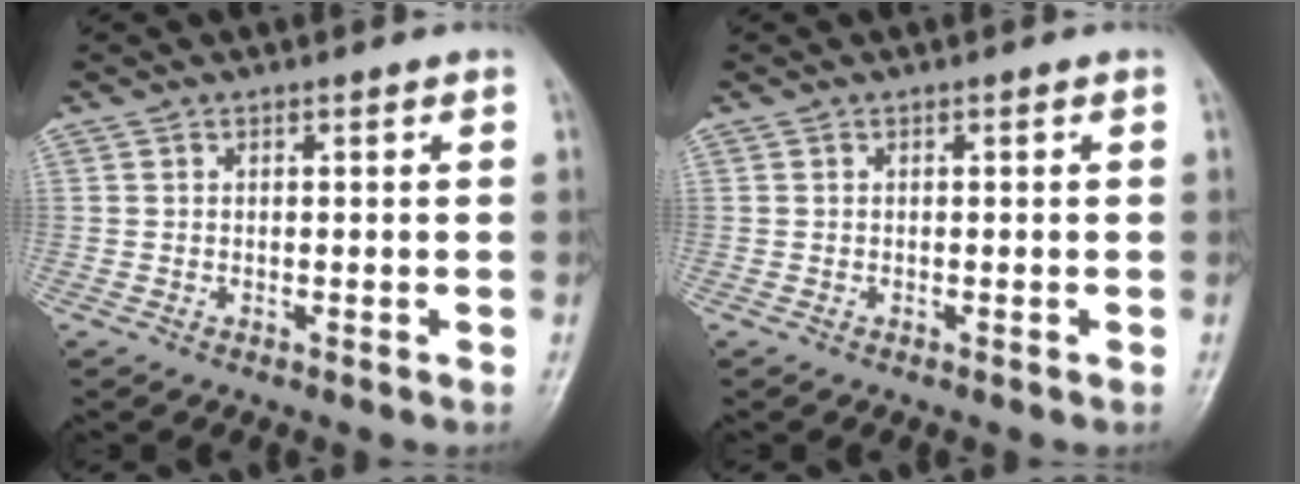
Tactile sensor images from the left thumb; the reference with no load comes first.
{"total": 0.0}